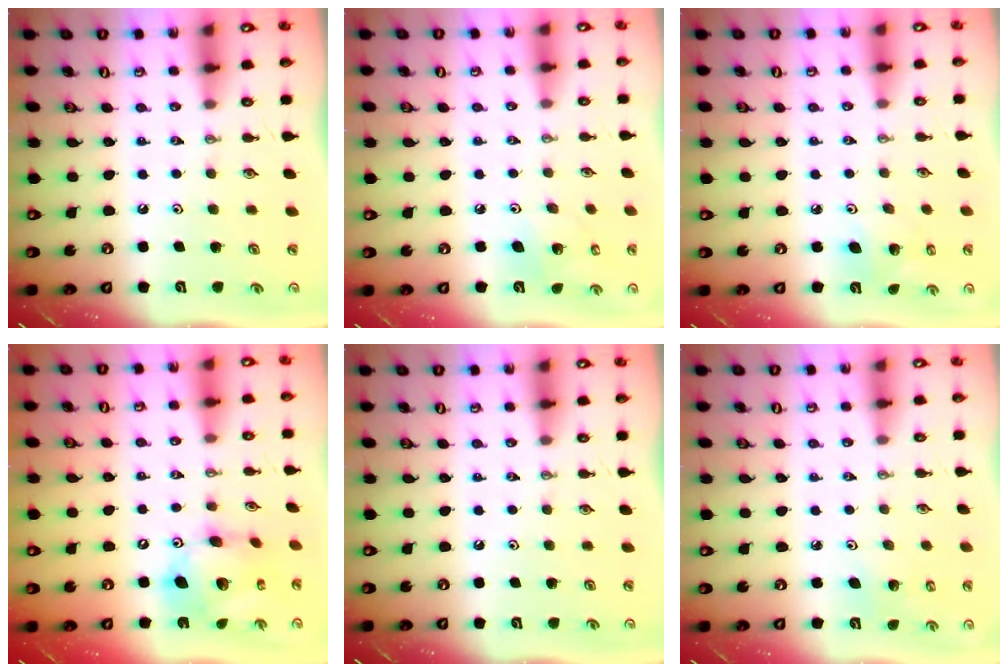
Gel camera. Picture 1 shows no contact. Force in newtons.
{"total": 6.9, "press": 6.7, "slide": 1.8}
{"total": 5.3, "press": 5.1, "slide": 1.6}
{"total": 16.2, "press": 16.1, "slide": 1.7}
{"total": 0.0}
{"total": 3.6, "press": 3.3, "slide": 1.5}